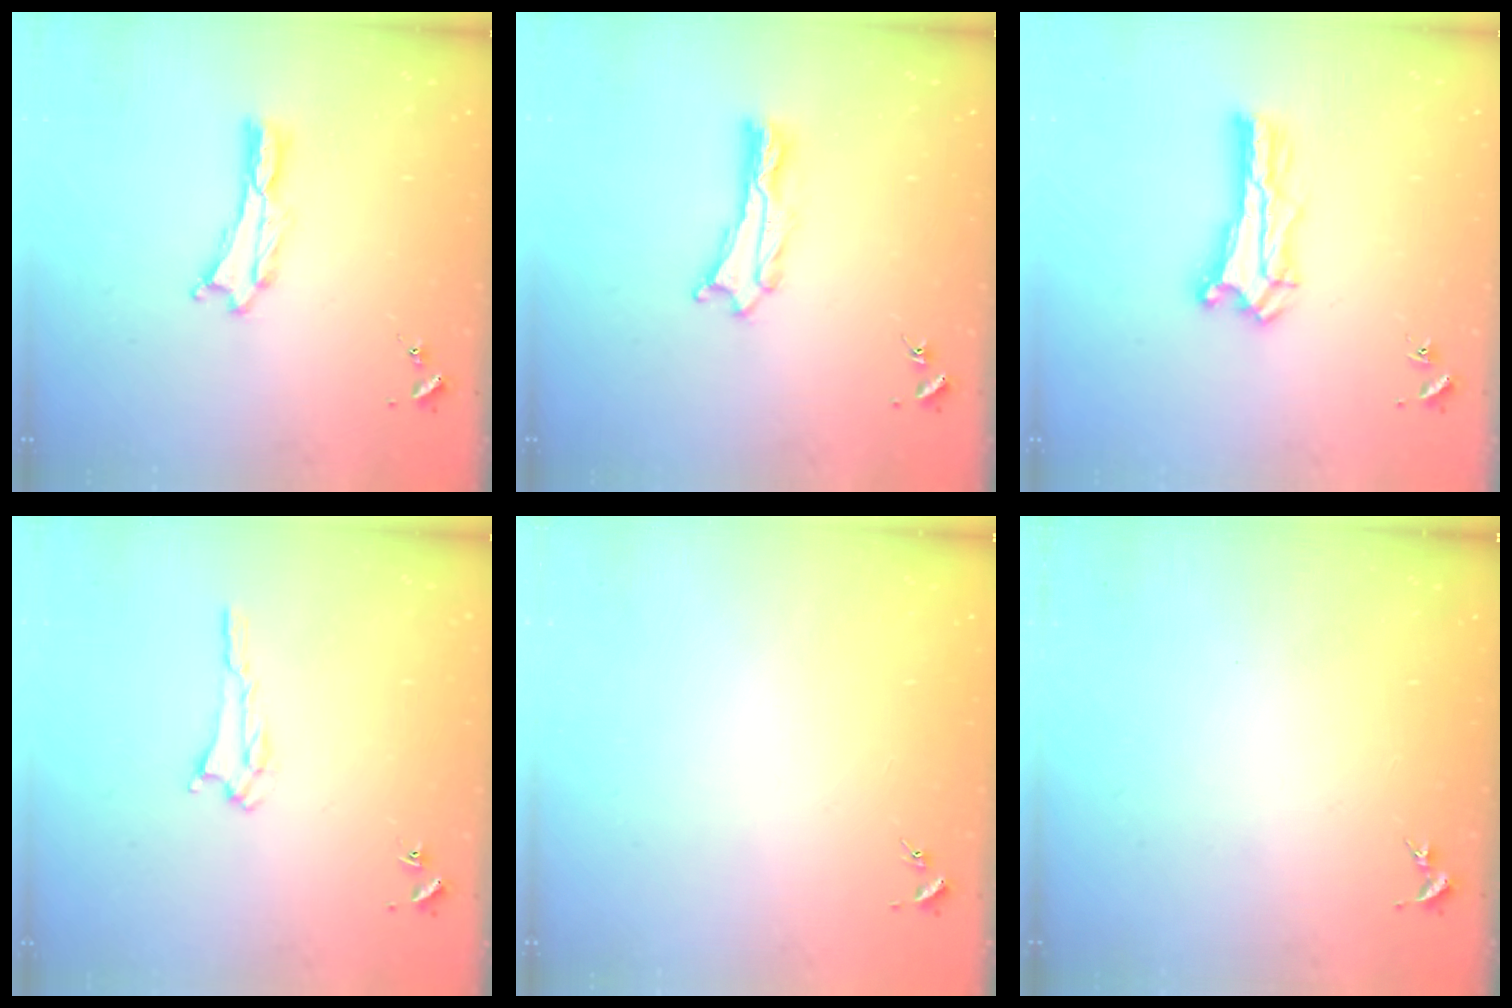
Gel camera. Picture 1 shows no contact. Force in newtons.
{"total": 1.1, "press": 1.1, "slide": 0.2}
{"total": 1.5, "press": 1.5, "slide": 0.2}
{"total": 1.5, "press": 1.5, "slide": 0.2}
{"total": 0.0}
{"total": 0.0}